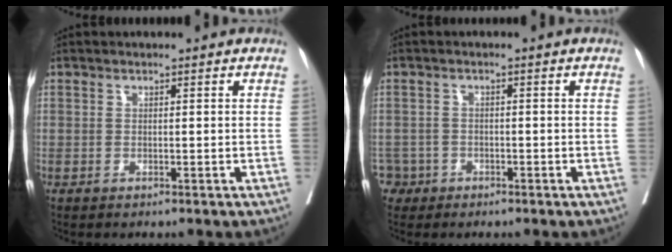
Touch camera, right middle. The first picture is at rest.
{"total": 2.8, "force": [-1.5, 2.4, -0.6], "torque": [0.012, 0.012, -0.030]}